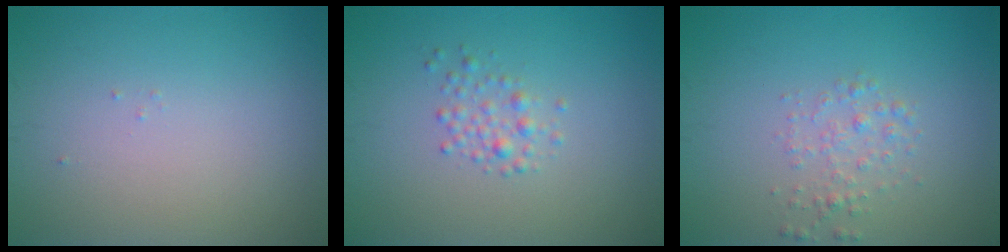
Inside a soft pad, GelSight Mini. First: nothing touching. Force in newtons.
{"total": 2.2, "press": 2.2, "slide": 0.1}
{"total": 1.7, "press": 1.7, "slide": 0.1}